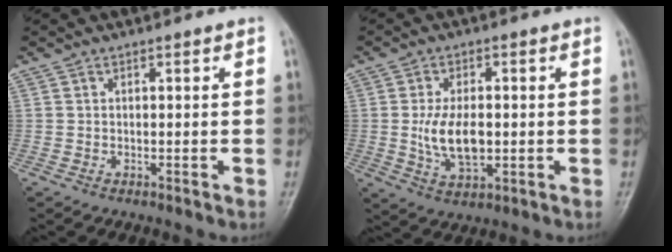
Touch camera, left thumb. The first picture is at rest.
{"total": 8.6, "force": [-0.4, 4.6, 7.2], "torque": [-0.129, -0.006, -0.002]}